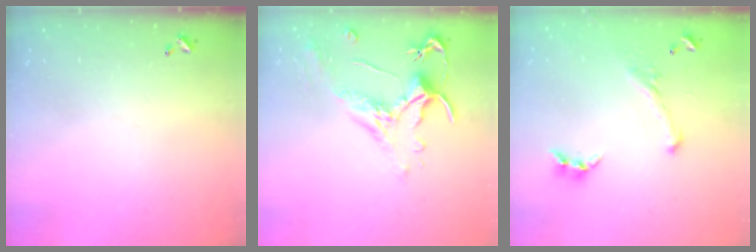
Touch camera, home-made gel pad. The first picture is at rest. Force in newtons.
{"total": 1.8, "press": 1.2, "slide": 1.3}
{"total": 1.4, "press": 0.6, "slide": 1.2}